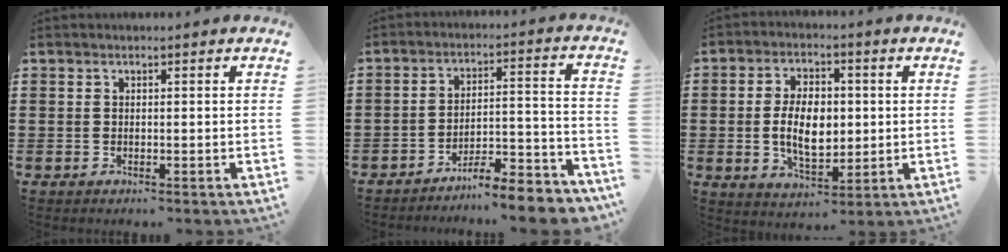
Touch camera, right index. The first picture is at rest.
{"total": 6.9, "force": [-6.7, 0.1, 1.8], "torque": [-0.020, 0.004, -0.129]}
{"total": 8.3, "force": [0.0, 4.8, 6.8], "torque": [-0.134, 0.002, -0.008]}